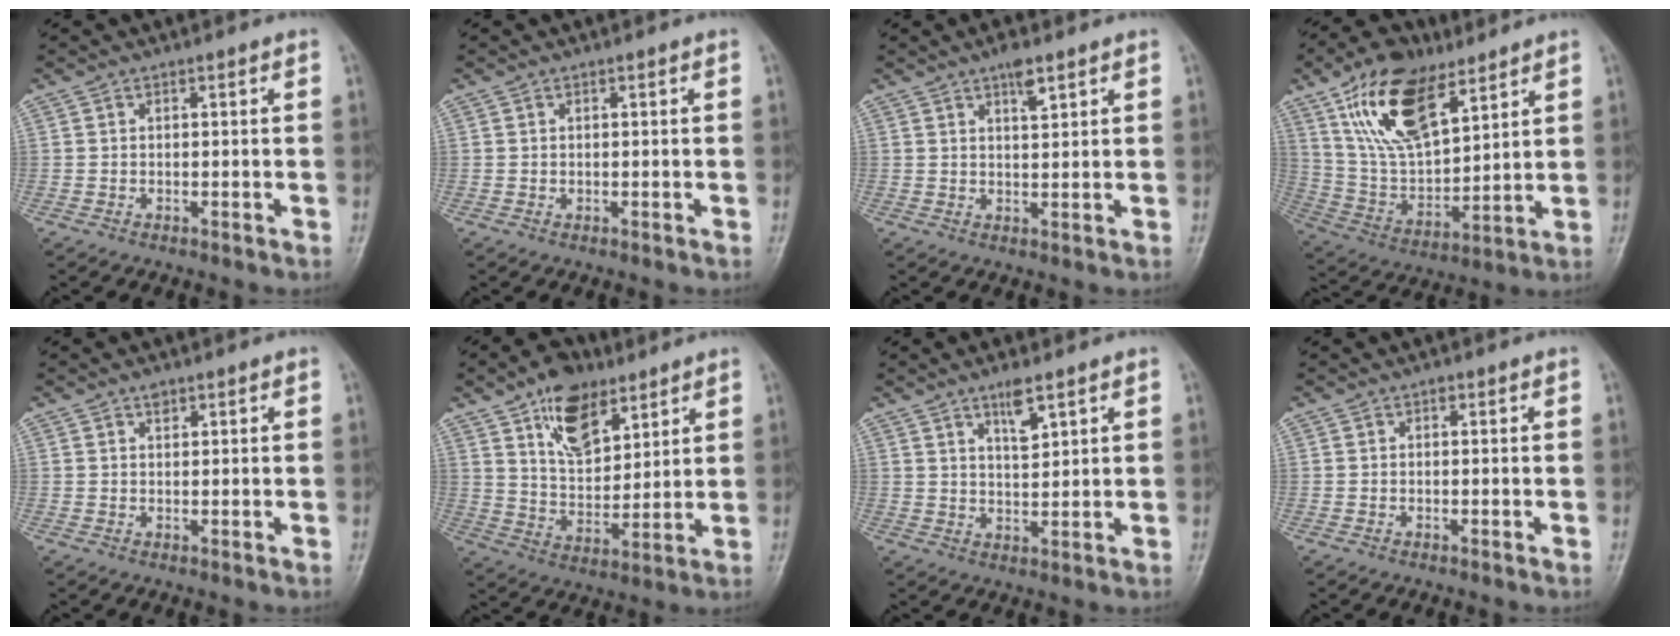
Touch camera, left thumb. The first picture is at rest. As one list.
[{"total": 0.5, "force": [0.2, 0.4, 0.3], "torque": [-0.003, -0.001, 0.004]}, {"total": 3.7, "force": [2.4, 1.1, 2.6], "torque": [-0.038, -0.009, 0.039]}, {"total": 18.6, "force": [10.3, 8.9, 12.6], "torque": [-0.204, -0.036, 0.201]}, {"total": 1.6, "force": [1.0, 0.9, 0.9], "torque": [-0.005, -0.004, 0.015]}, {"total": 13.4, "force": [7.5, 7.3, 8.3], "torque": [-0.111, -0.036, 0.137]}, {"total": 5.1, "force": [3.1, 1.5, 3.7], "torque": [-0.058, -0.022, 0.058]}, {"total": 0.7, "force": [0.3, 0.5, 0.4], "torque": [-0.001, 0.000, 0.003]}]